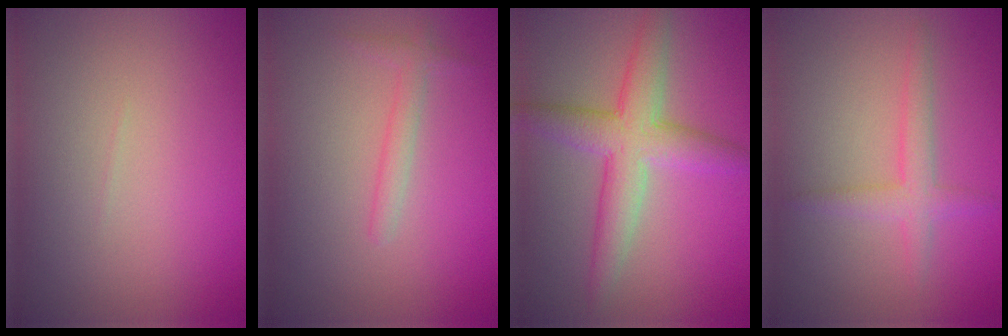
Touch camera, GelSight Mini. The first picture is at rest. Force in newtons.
{"total": 1.4, "press": 1.4, "slide": 0.0}
{"total": 5.2, "press": 5.2, "slide": 0.1}
{"total": 2.3, "press": 2.3, "slide": 0.1}